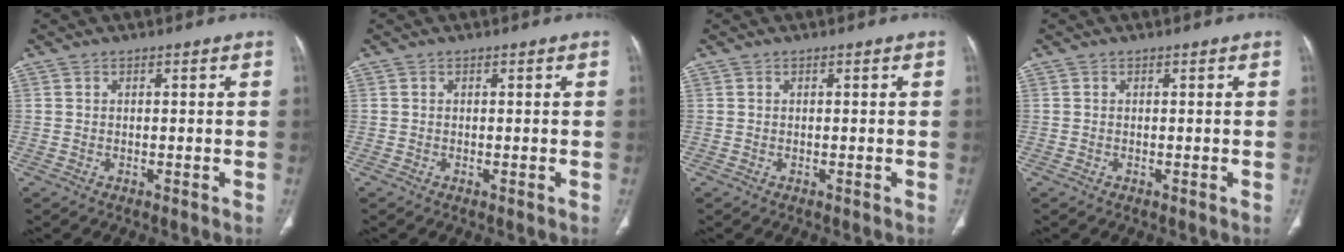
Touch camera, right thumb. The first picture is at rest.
{"total": 0.0}
{"total": 0.0}
{"total": 0.0}